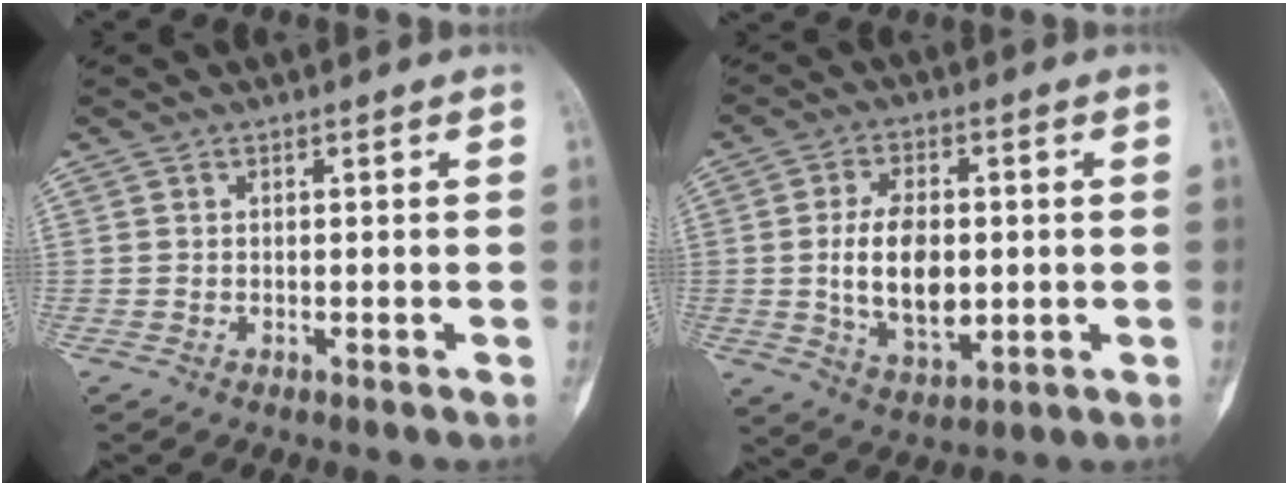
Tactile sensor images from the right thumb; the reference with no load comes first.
{"total": 11.5, "force": [-0.2, 6.7, 9.4], "torque": [-0.148, -0.009, 0.004]}